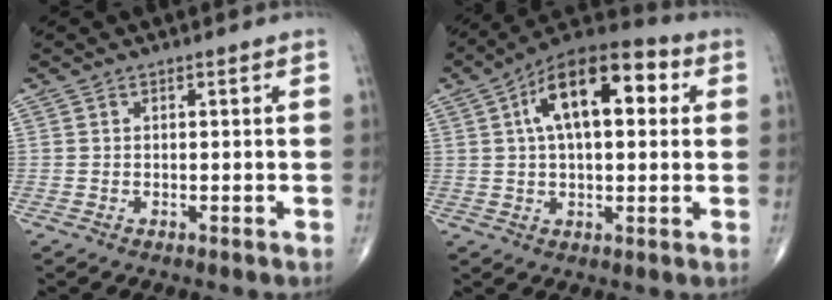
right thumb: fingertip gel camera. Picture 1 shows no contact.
{"total": 16.7, "force": [4.3, 8.1, 14.0], "torque": [-0.199, 0.028, 0.059]}